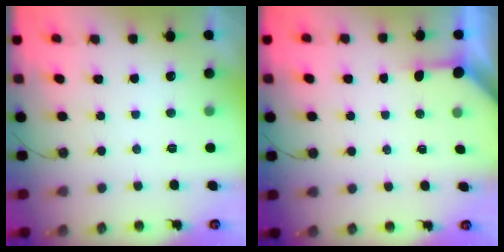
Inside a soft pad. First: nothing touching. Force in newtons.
{"total": 2.6, "press": 2.5, "slide": 0.3}